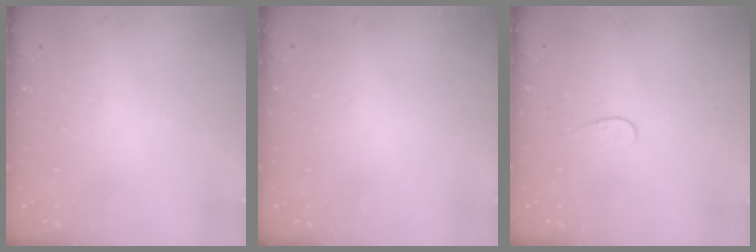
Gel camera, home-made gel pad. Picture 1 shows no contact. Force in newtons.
{"total": 0.0}
{"total": 4.3, "press": 4.3, "slide": 0.3}